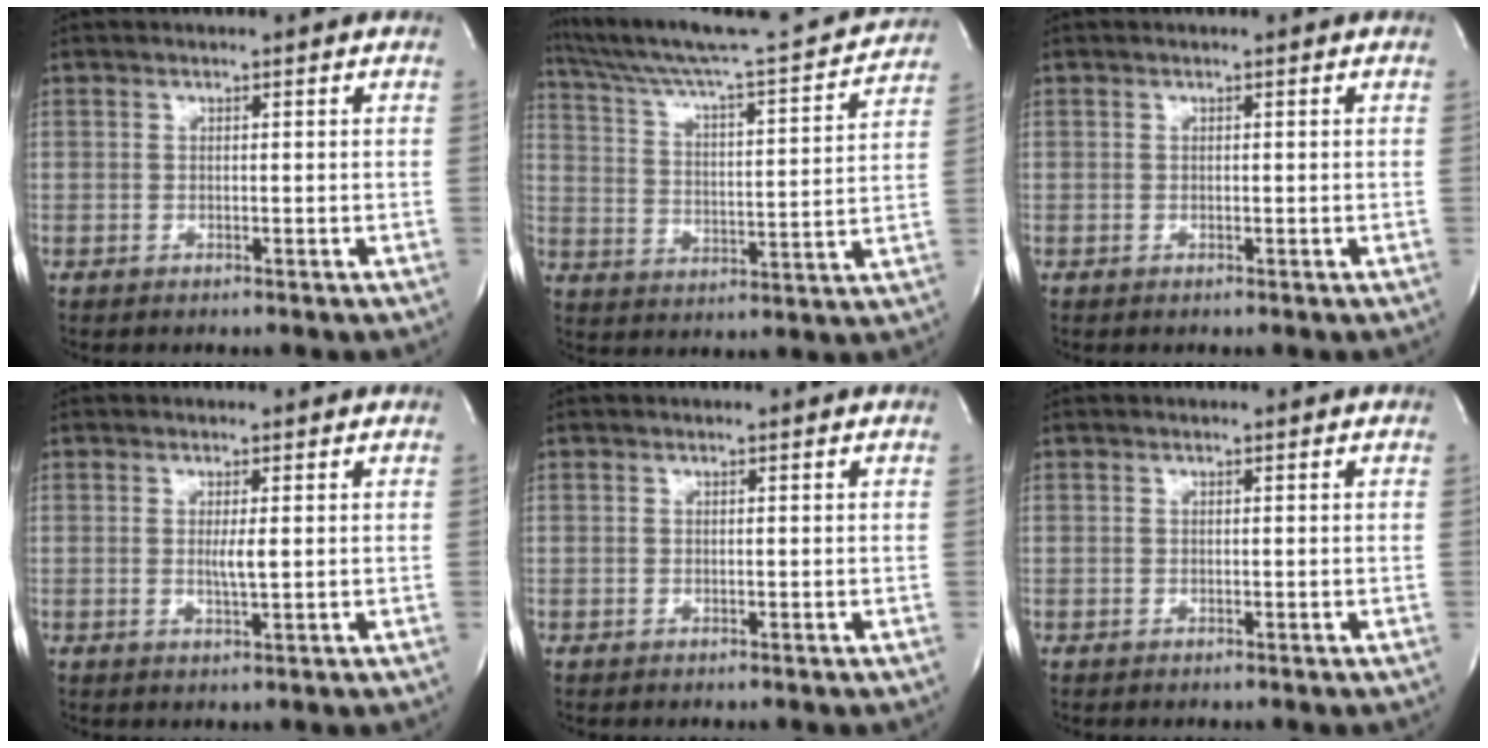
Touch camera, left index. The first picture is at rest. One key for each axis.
{"total": 21.2, "fx": 19.9, "fy": 0.0, "fz": 7.3, "tx": -0.125, "ty": -0.034, "tz": 0.286}
{"total": 0.0}
{"total": 2.1, "fx": 0.1, "fy": 0.0, "fz": 2.1, "tx": -0.042, "ty": -0.006, "tz": 0.002}
{"total": 0.0}
{"total": 0.0}